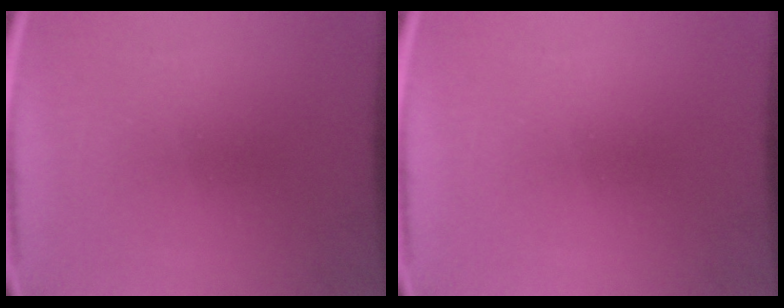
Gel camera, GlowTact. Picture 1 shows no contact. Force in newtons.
{"total": 0.0}